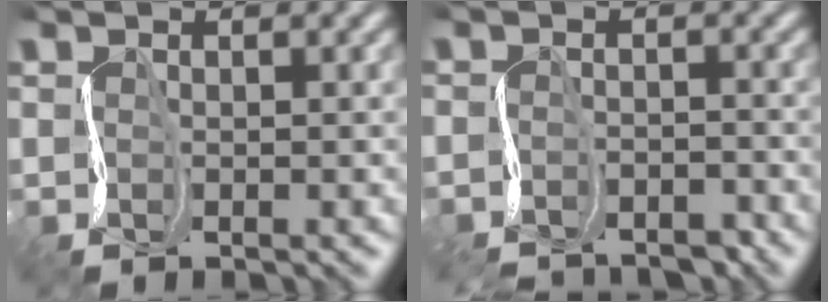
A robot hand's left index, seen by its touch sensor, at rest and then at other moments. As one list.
[{"total": 4.1, "force": [-4.1, 0.7, 0.4], "torque": [-0.007, -0.005, -0.072]}]